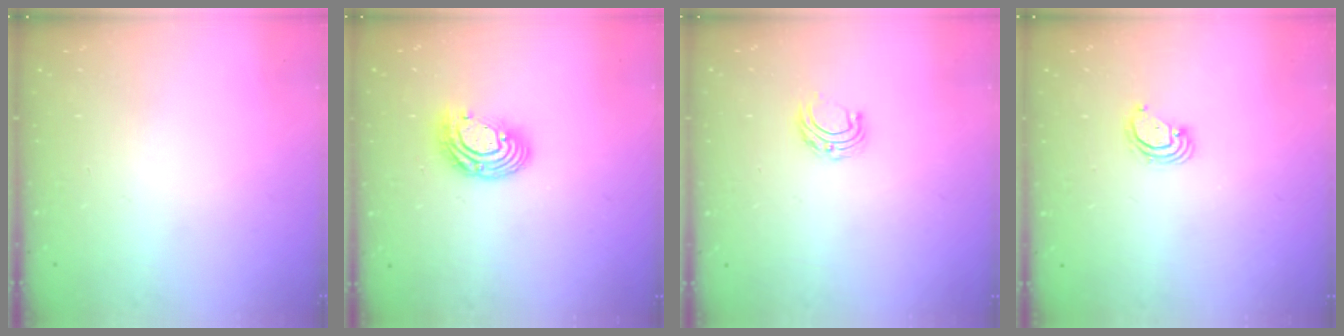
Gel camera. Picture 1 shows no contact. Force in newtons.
{"total": 9.9, "press": 9.9, "slide": 0.8}
{"total": 5.6, "press": 5.6, "slide": 0.5}
{"total": 3.0, "press": 3.0, "slide": 0.2}